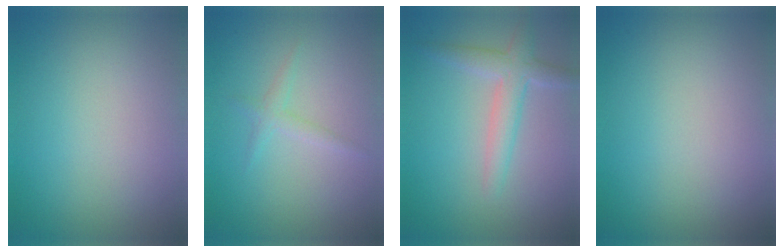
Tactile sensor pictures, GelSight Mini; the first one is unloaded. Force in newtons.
{"total": 1.2, "press": 1.2, "slide": 0.0}
{"total": 2.9, "press": 2.9, "slide": 0.1}
{"total": 0.0}